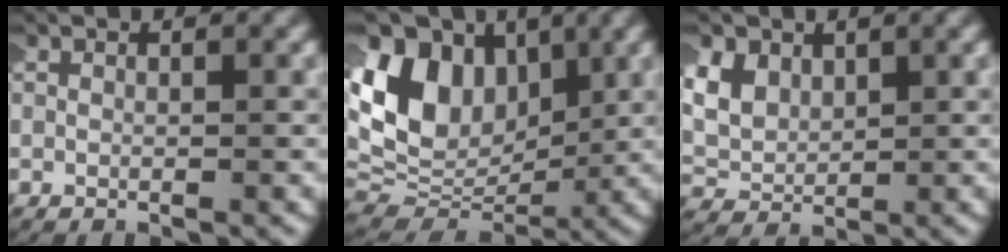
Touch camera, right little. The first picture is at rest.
{"total": 12.6, "force": [2.2, 9.0, 8.6], "torque": [-0.177, -0.016, 0.044]}
{"total": 6.3, "force": [1.5, 5.2, 3.3], "torque": [-0.100, -0.005, 0.029]}